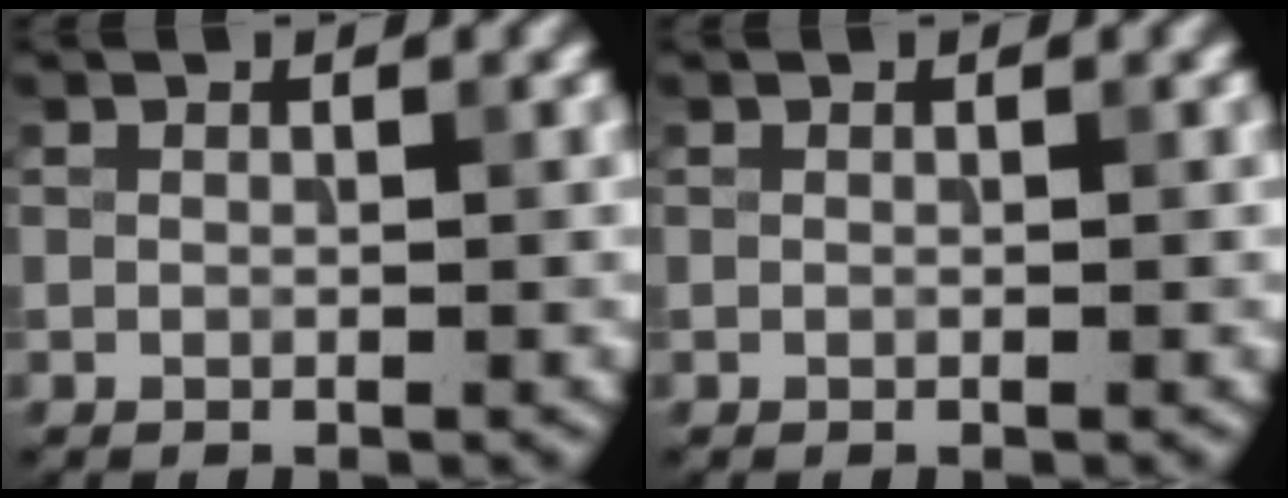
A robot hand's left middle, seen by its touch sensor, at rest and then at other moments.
{"total": 0.0}